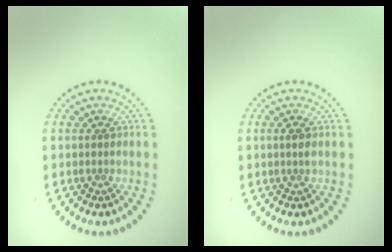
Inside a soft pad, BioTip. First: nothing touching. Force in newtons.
{"total": 0.9, "press": 0.8, "slide": 0.4}